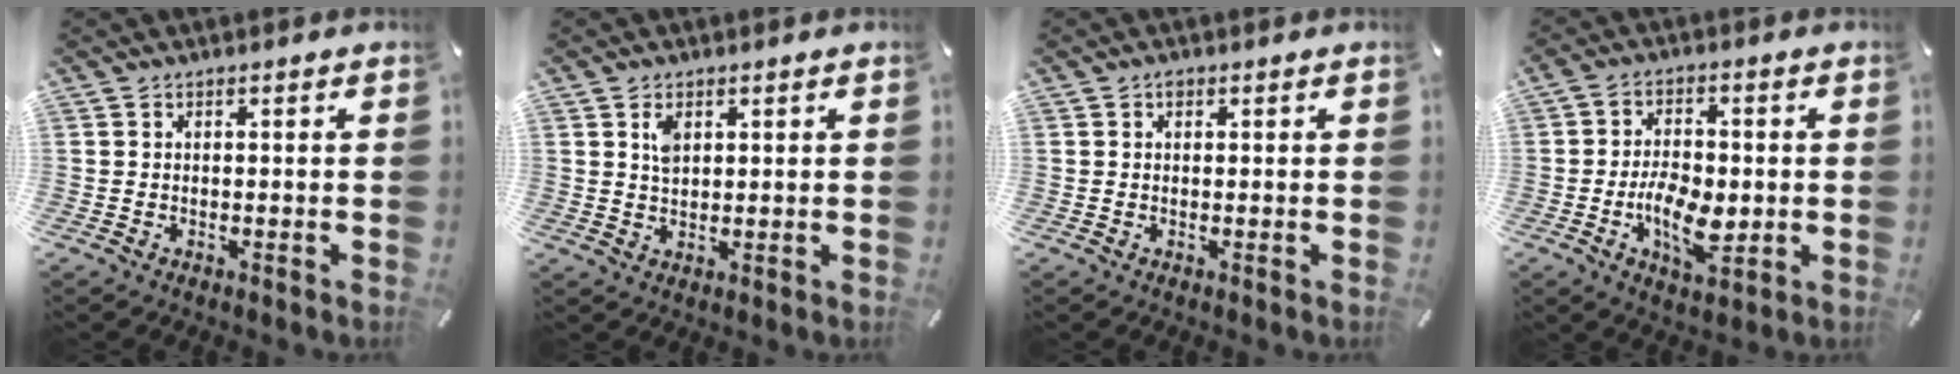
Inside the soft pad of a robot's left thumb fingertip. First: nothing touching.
{"total": 3.3, "force": [1.5, 1.9, 2.2], "torque": [-0.033, -0.005, 0.024]}
{"total": 0.8, "force": [0.3, 0.7, 0.3], "torque": [-0.007, 0.004, 0.005]}
{"total": 10.0, "force": [-2.0, 5.7, 8.0], "torque": [-0.146, -0.002, -0.036]}